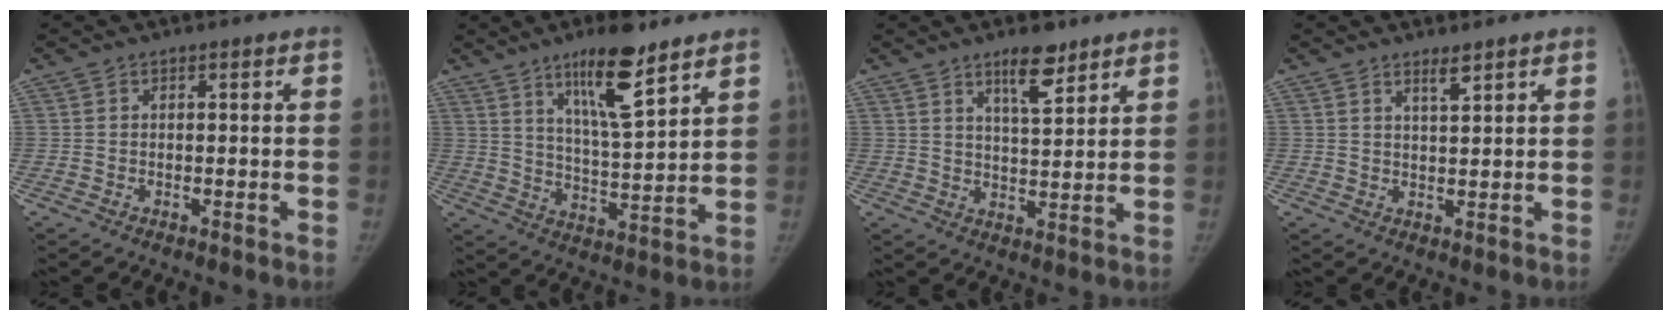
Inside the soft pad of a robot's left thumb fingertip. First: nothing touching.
{"total": 12.9, "force": [8.4, 2.7, 9.5], "torque": [-0.147, -0.054, 0.145]}
{"total": 7.0, "force": [4.9, 2.1, 4.6], "torque": [-0.061, -0.036, 0.081]}
{"total": 2.6, "force": [2.0, 0.4, 1.6], "torque": [-0.025, -0.018, 0.038]}